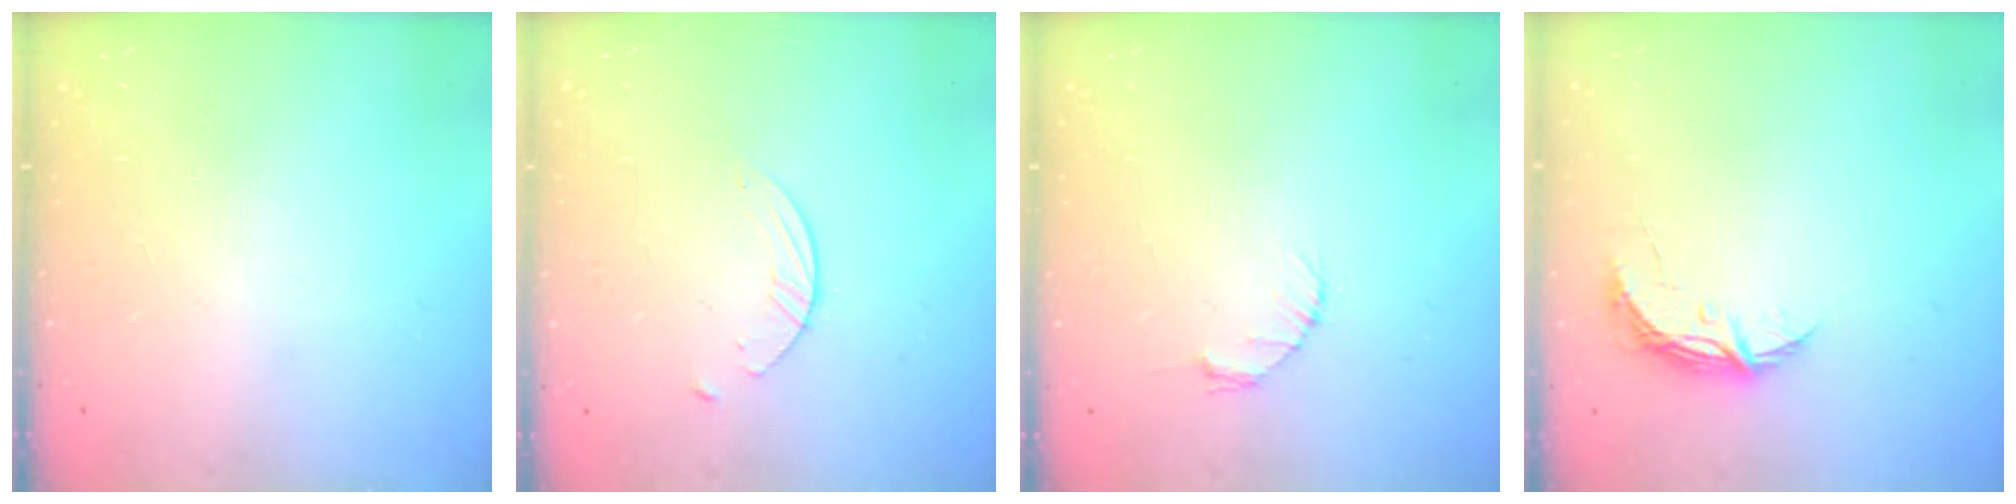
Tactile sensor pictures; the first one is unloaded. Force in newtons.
{"total": 2.7, "press": 2.6, "slide": 0.3}
{"total": 2.7, "press": 2.7, "slide": 0.4}
{"total": 4.6, "press": 4.6, "slide": 0.4}